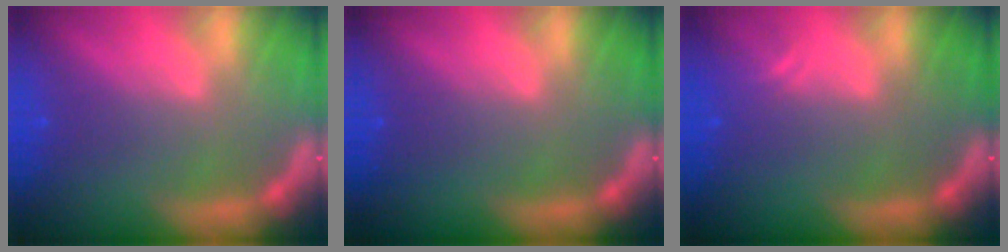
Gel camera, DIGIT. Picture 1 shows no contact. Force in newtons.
{"total": 0.0}
{"total": 1.5}